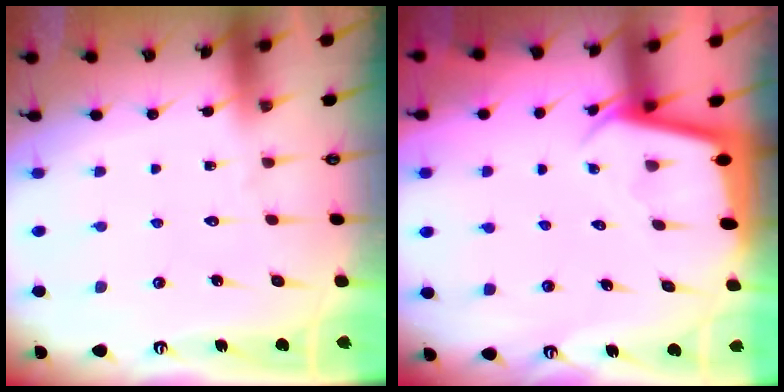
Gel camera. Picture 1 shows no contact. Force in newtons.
{"total": 2.3, "press": 2.3, "slide": 0.1}